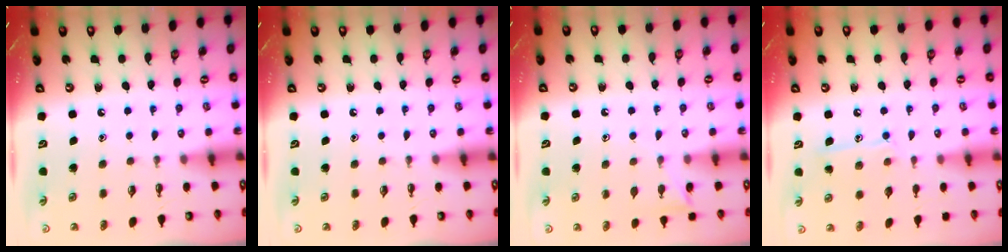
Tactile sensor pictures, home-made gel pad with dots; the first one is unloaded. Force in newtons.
{"total": 0.0}
{"total": 6.3, "press": 6.3, "slide": 0.7}
{"total": 9.0, "press": 9.0, "slide": 0.6}